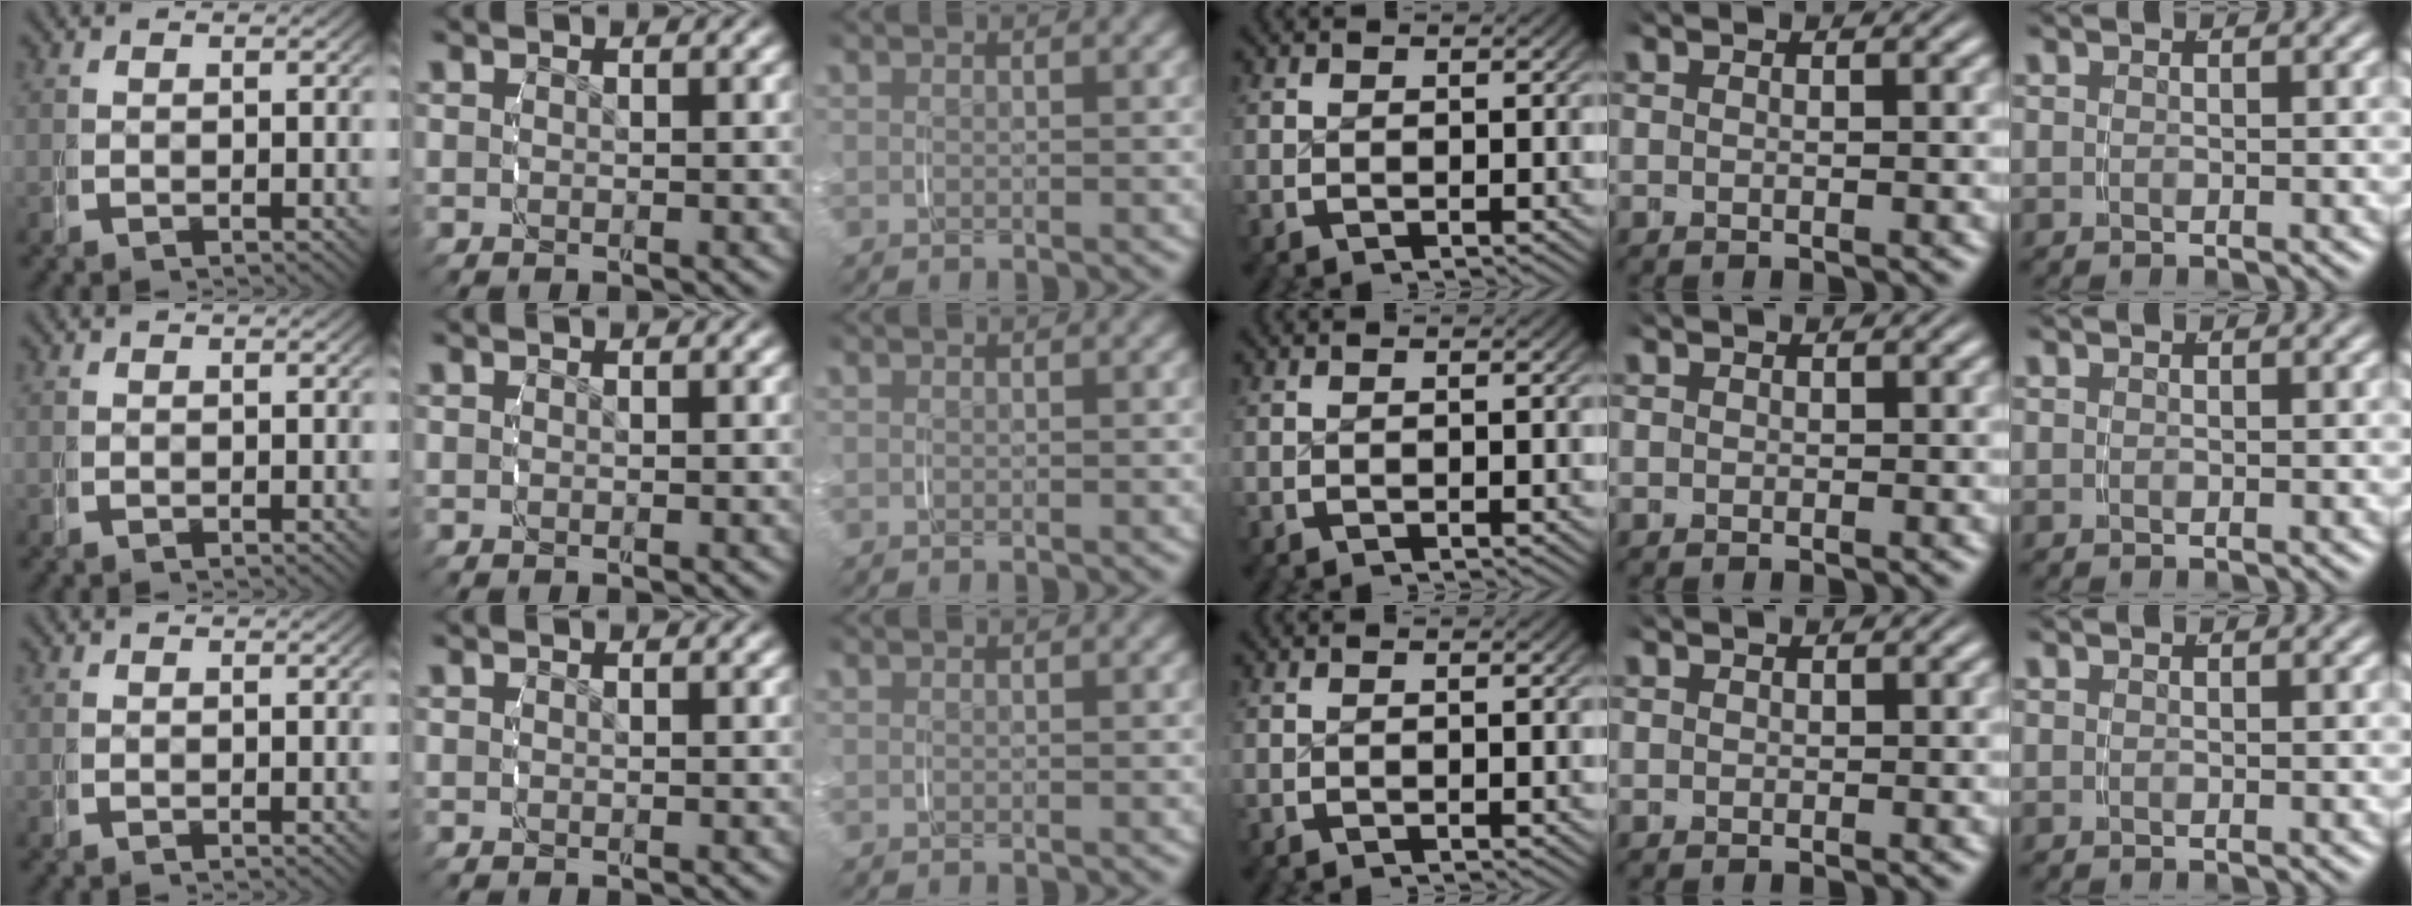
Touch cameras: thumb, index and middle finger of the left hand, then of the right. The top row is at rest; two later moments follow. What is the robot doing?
{"motion": "grasp_and_lifting", "object": "key"}